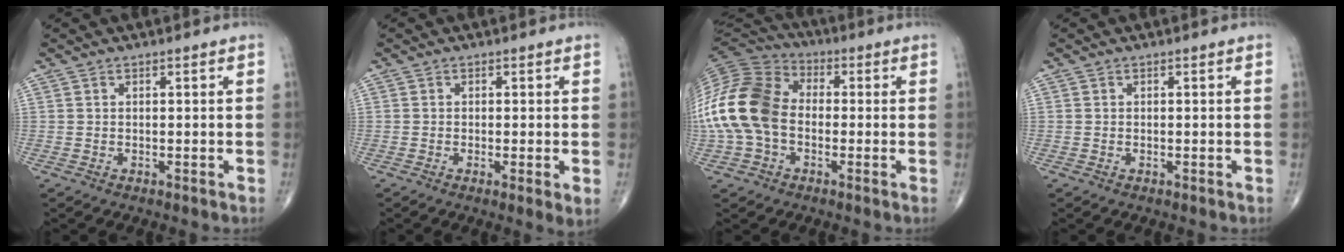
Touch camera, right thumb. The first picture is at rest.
{"total": 2.8, "force": [-0.4, 0.5, 2.7], "torque": [-0.053, -0.012, -0.013]}
{"total": 18.5, "force": [-1.8, 13.1, 12.9], "torque": [-0.283, 0.034, -0.041]}
{"total": 0.0}